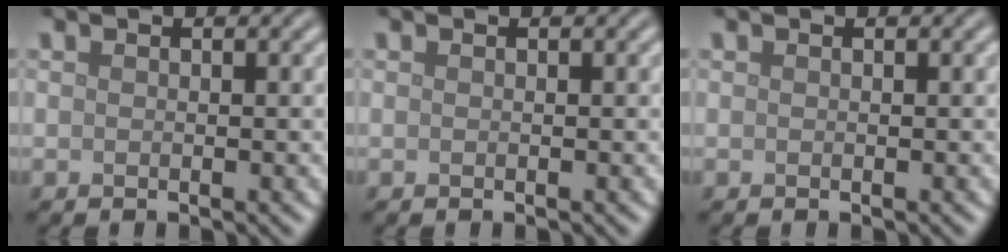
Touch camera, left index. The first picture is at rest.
{"total": 0.0}
{"total": 0.0}